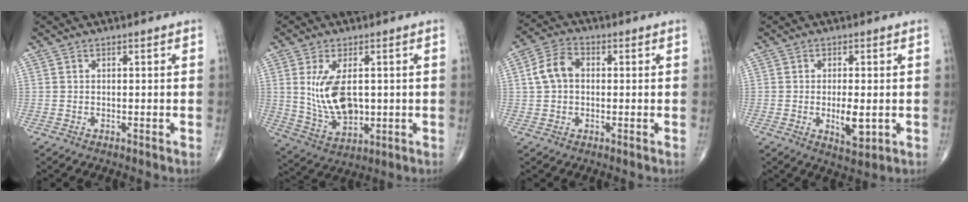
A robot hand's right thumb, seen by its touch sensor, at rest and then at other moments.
{"total": 10.9, "force": [1.4, 6.0, 9.0], "torque": [-0.166, -0.016, 0.042]}
{"total": 6.4, "force": [0.6, 4.6, 4.4], "torque": [-0.085, 0.020, 0.005]}
{"total": 5.8, "force": [-0.8, 2.4, 5.2], "torque": [-0.078, -0.012, -0.008]}